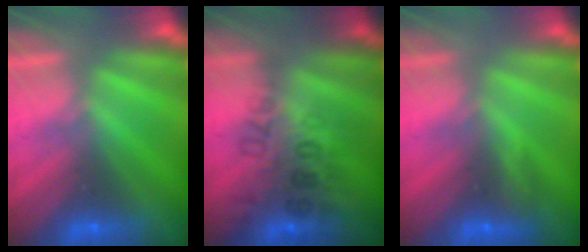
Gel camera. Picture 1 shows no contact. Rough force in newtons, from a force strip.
{"total": 2.8}
{"total": 2.9}